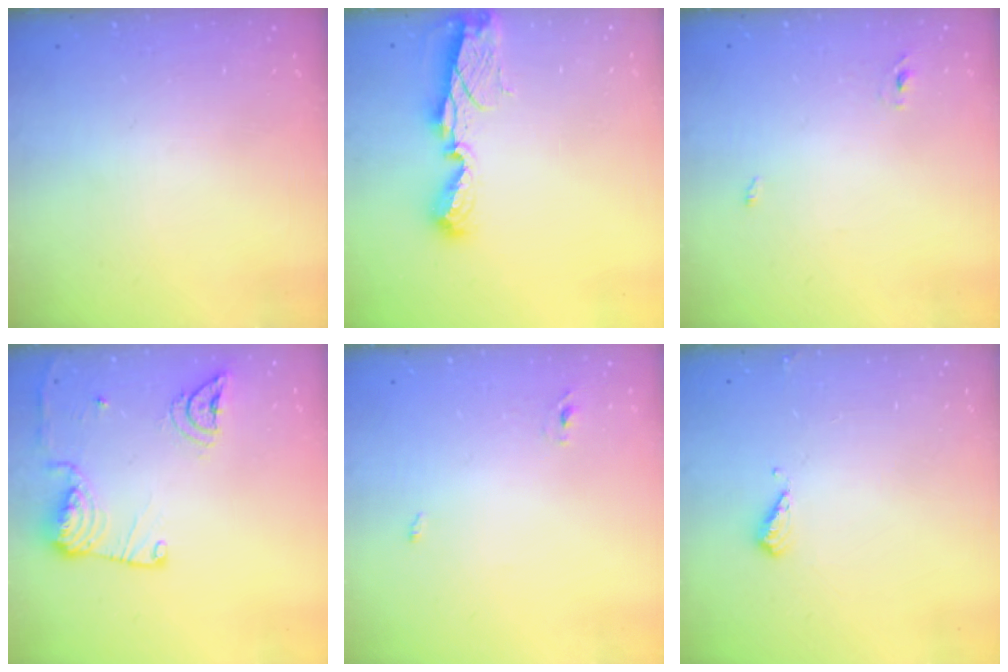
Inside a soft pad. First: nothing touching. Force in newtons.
{"total": 8.4, "press": 8.4, "slide": 1.1}
{"total": 2.3, "press": 2.1, "slide": 1.0}
{"total": 13.5, "press": 13.4, "slide": 1.7}
{"total": 2.3, "press": 2.1, "slide": 1.0}
{"total": 4.5, "press": 4.4, "slide": 0.8}